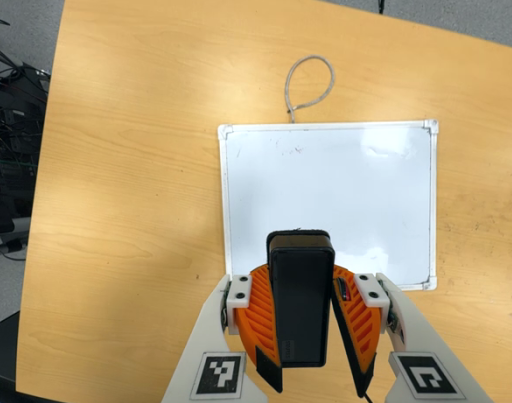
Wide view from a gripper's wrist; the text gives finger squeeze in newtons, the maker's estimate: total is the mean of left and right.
{"total": 10.5, "left": 9.6, "right": 11.4}